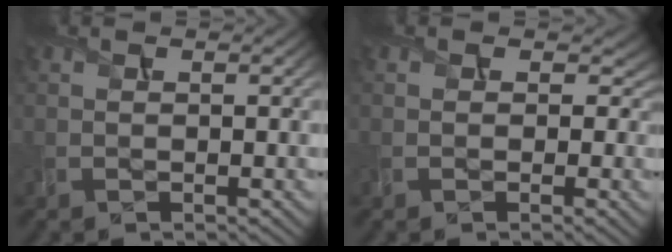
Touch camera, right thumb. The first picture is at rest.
{"total": 2.9, "force": [0.4, 2.6, 1.4], "torque": [-0.026, -0.013, 0.004]}